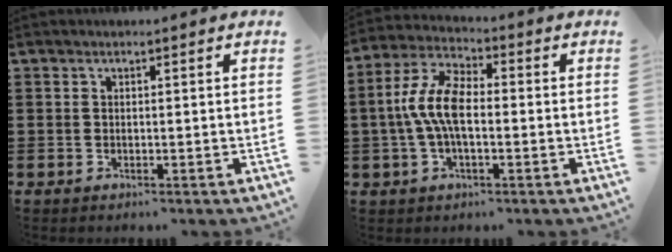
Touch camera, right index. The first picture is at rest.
{"total": 7.9, "force": [-0.8, 3.5, 7.0], "torque": [-0.159, 0.001, -0.022]}